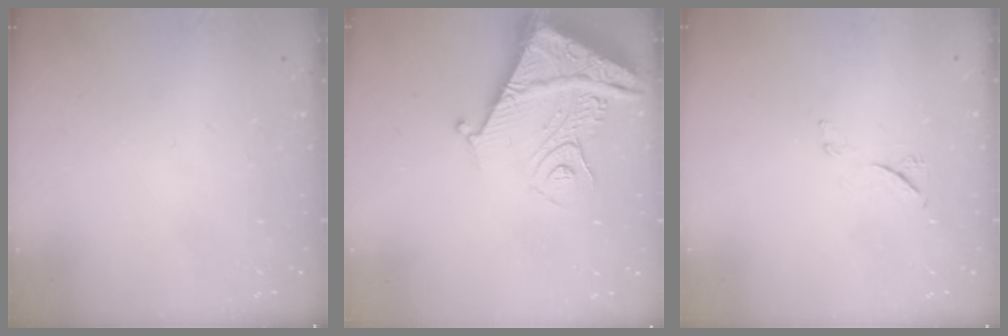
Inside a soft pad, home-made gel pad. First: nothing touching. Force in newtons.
{"total": 11.4, "press": 11.3, "slide": 1.3}
{"total": 5.6, "press": 5.6, "slide": 0.7}